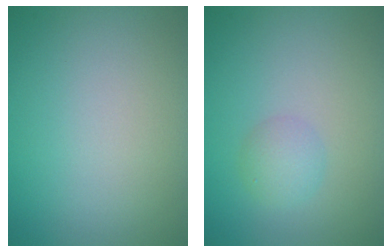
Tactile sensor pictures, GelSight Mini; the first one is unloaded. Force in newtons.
{"total": 1.8, "press": 1.8, "slide": 0.0}